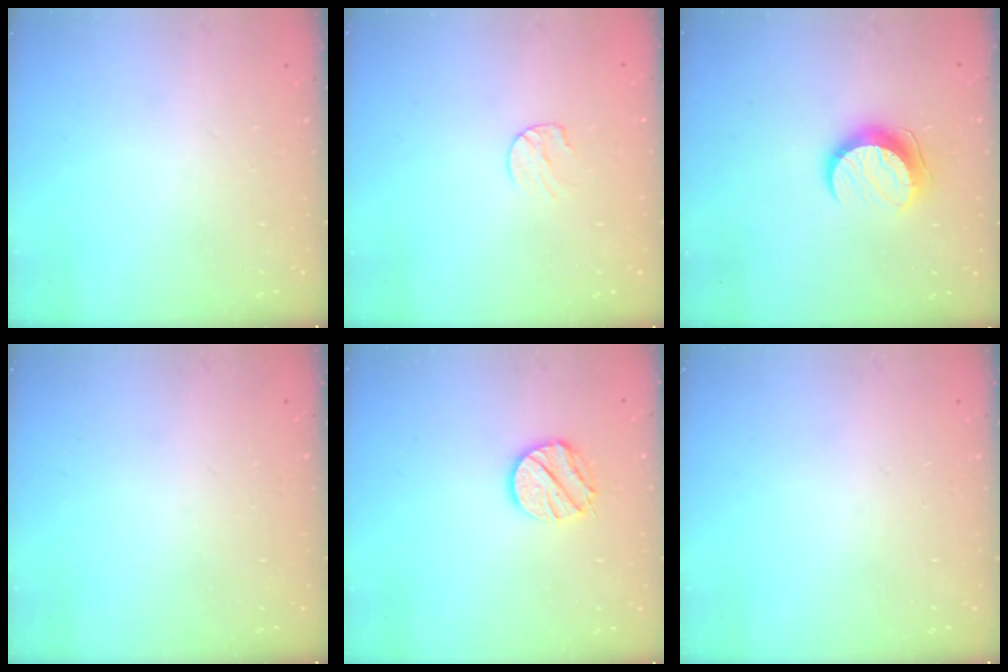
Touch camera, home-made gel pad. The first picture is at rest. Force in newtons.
{"total": 6.6, "press": 6.5, "slide": 0.7}
{"total": 9.7, "press": 9.7, "slide": 0.7}
{"total": 0.0}
{"total": 11.2, "press": 11.2, "slide": 1.0}
{"total": 0.0}